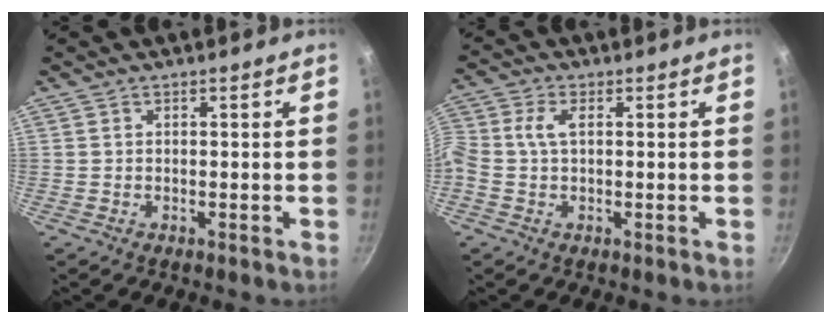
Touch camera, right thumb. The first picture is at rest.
{"total": 4.6, "force": [0.5, 2.8, 3.6], "torque": [-0.087, 0.015, -0.001]}